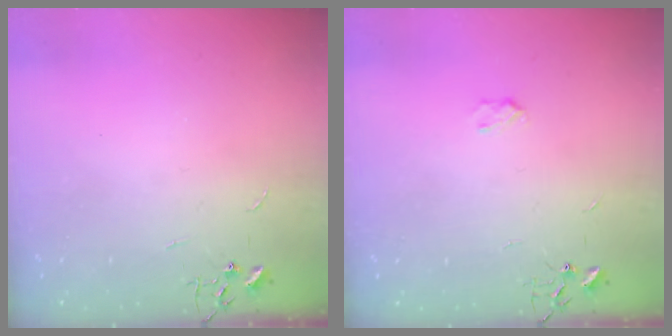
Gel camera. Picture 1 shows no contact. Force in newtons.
{"total": 2.8, "press": 2.8, "slide": 0.5}